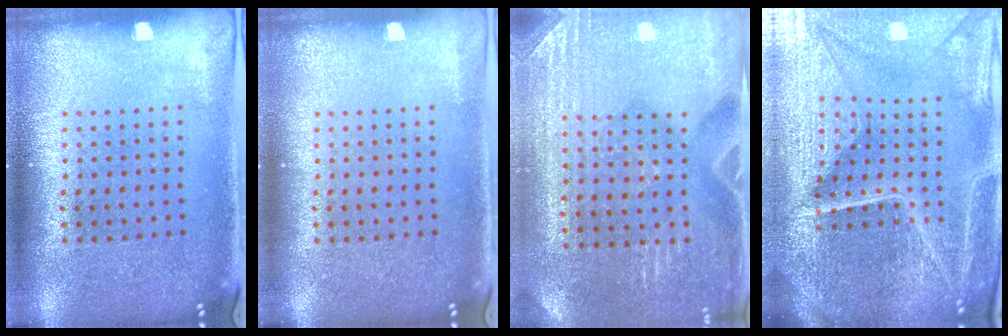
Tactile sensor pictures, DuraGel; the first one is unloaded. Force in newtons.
{"total": 0.0}
{"total": 3.0, "press": 2.9, "slide": 0.2}
{"total": 6.0, "press": 5.4, "slide": 2.5}